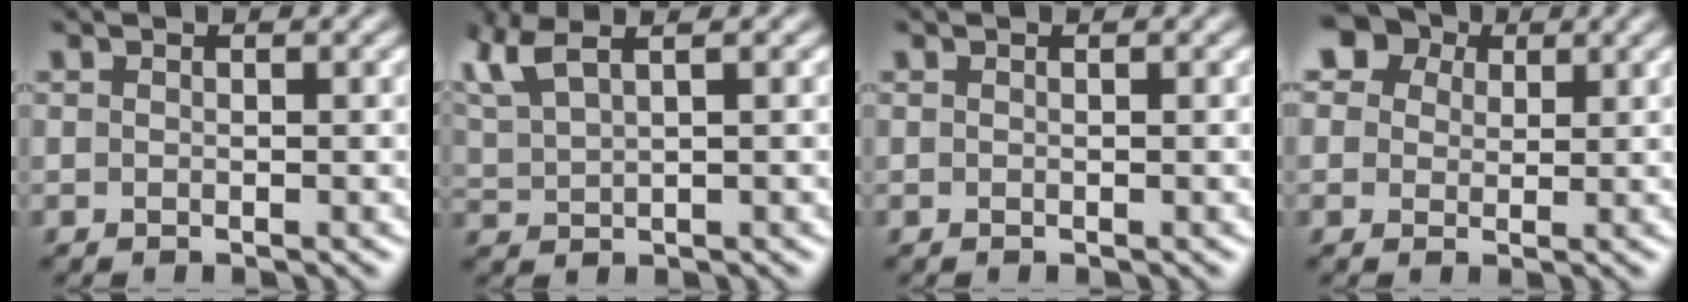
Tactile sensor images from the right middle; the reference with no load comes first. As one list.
[{"total": 6.2, "force": [3.8, 2.5, 4.2], "torque": [-0.109, 0.031, 0.063]}, {"total": 0.0}, {"total": 7.7, "force": [4.6, 5.5, 2.8], "torque": [-0.074, 0.016, 0.067]}]